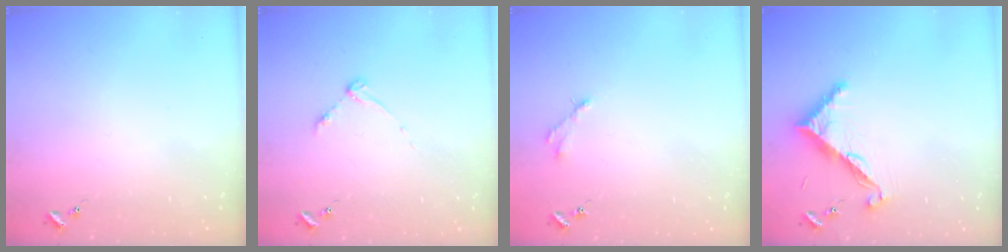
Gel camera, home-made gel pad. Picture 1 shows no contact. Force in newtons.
{"total": 3.3, "press": 3.3, "slide": 0.5}
{"total": 2.8, "press": 2.8, "slide": 0.4}
{"total": 8.5, "press": 8.5, "slide": 0.6}